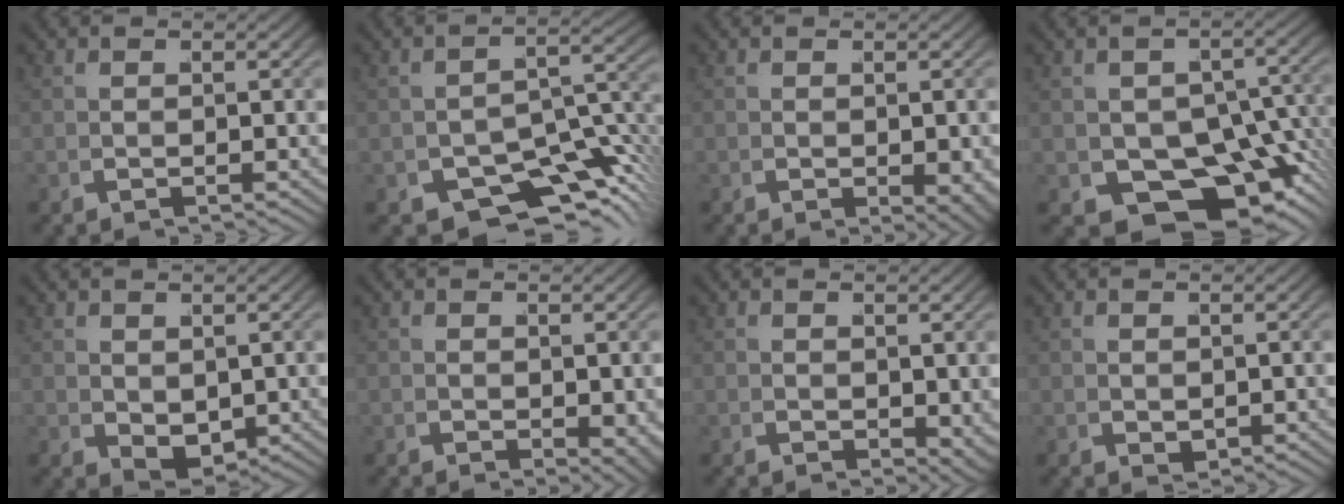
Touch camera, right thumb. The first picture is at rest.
{"total": 9.6, "force": [-5.6, 4.7, 6.1], "torque": [-0.088, -0.028, -0.068]}
{"total": 2.7, "force": [-0.4, 1.4, 2.3], "torque": [-0.028, -0.013, 0.002]}
{"total": 13.9, "force": [-6.4, 9.2, 8.3], "torque": [-0.162, -0.084, -0.059]}
{"total": 2.9, "force": [0.4, 1.9, 2.1], "torque": [-0.041, -0.020, 0.027]}
{"total": 2.3, "force": [-0.1, 1.3, 1.9], "torque": [-0.021, -0.013, 0.010]}
{"total": 2.0, "force": [0.2, 1.2, 1.6], "torque": [-0.013, -0.012, 0.017]}
{"total": 1.1, "force": [0.2, 0.8, 0.7], "torque": [-0.015, -0.011, 0.018]}